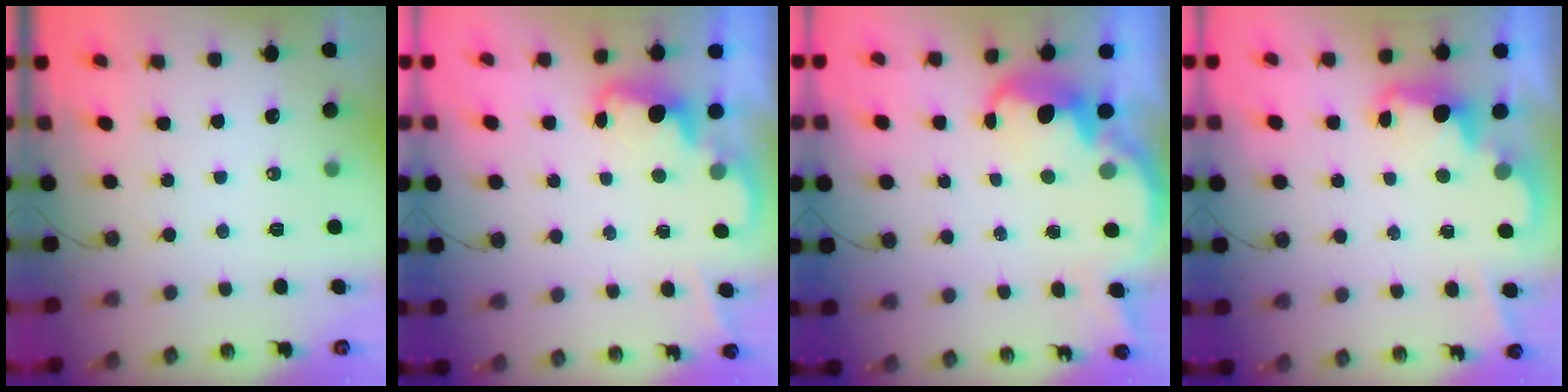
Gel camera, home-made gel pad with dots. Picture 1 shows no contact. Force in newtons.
{"total": 2.4, "press": 2.3, "slide": 0.5}
{"total": 5.0, "press": 4.9, "slide": 0.6}
{"total": 2.4, "press": 2.3, "slide": 0.5}